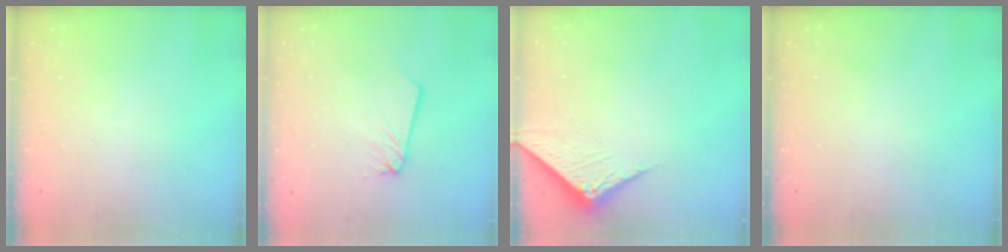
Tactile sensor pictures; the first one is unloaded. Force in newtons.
{"total": 2.6, "press": 2.6, "slide": 0.2}
{"total": 4.7, "press": 4.7, "slide": 0.3}
{"total": 0.0}